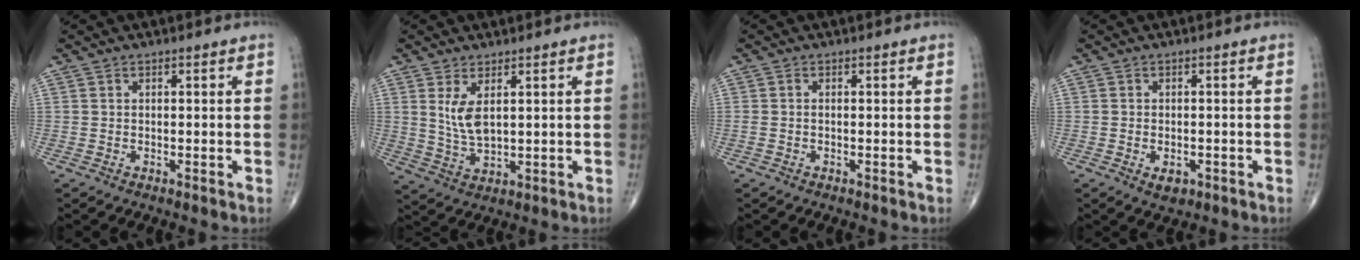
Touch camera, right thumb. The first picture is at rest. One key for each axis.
{"total": 5.4, "fx": 1.9, "fy": 2.2, "fz": 4.5, "tx": -0.088, "ty": -0.021, "tz": 0.048}
{"total": 0.8, "fx": -0.1, "fy": 0.4, "fz": 0.7, "tx": -0.021, "ty": 0.002, "tz": -0.001}
{"total": 2.7, "fx": -1.1, "fy": 1.6, "fz": 1.8, "tx": -0.019, "ty": 0.001, "tz": -0.010}